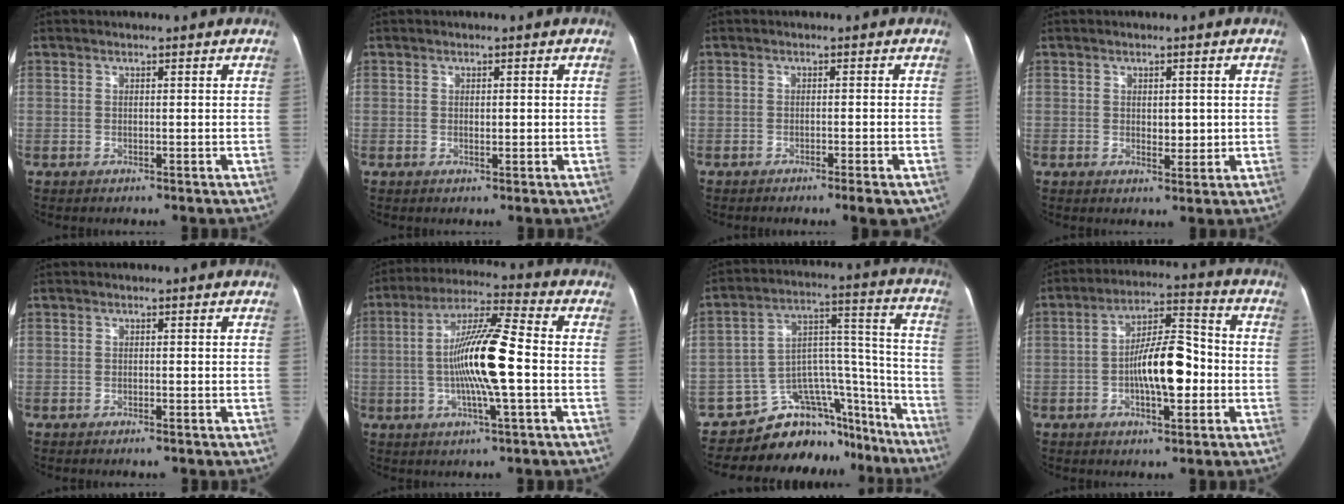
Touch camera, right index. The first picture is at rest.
{"total": 1.2, "force": [0.0, 0.4, 1.1], "torque": [-0.018, -0.002, 0.001]}
{"total": 3.3, "force": [-2.2, 0.3, 2.5], "torque": [-0.029, -0.003, -0.028]}
{"total": 2.8, "force": [0.3, 1.6, 2.3], "torque": [-0.029, -0.005, 0.007]}
{"total": 0.9, "force": [-0.7, 0.1, 0.7], "torque": [-0.011, -0.002, -0.008]}
{"total": 13.1, "force": [-1.5, 0.8, 13.0], "torque": [-0.244, 0.005, -0.032]}
{"total": 19.2, "force": [-16.4, 9.0, 4.2], "torque": [-0.048, 0.088, -0.233]}
{"total": 11.2, "force": [-2.0, 3.6, 10.4], "torque": [-0.182, 0.023, -0.031]}